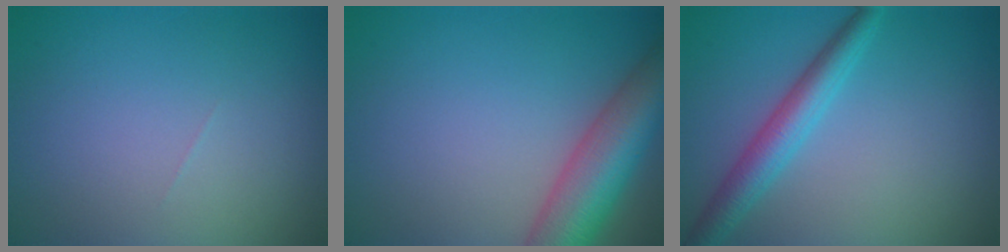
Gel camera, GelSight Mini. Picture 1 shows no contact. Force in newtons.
{"total": 8.5, "press": 8.5, "slide": 0.4}
{"total": 3.8, "press": 3.8, "slide": 0.1}